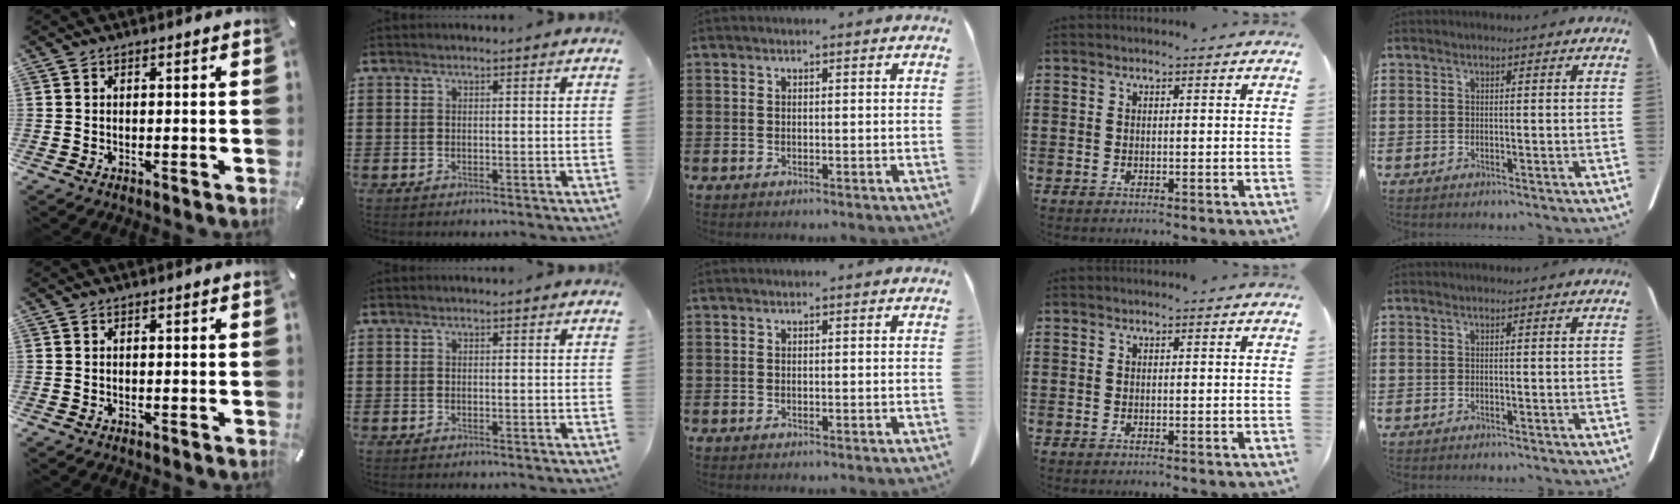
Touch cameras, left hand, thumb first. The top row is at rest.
{}